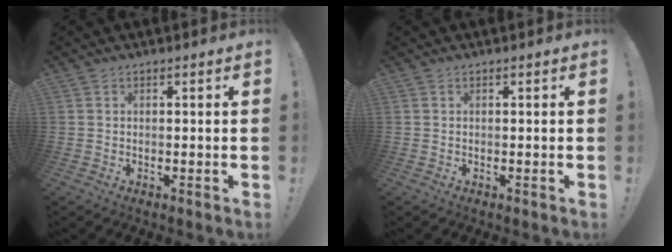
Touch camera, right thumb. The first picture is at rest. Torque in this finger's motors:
{"motor_torque": [-0.03, 0.03, -0.05, -0.02, 0.00]}